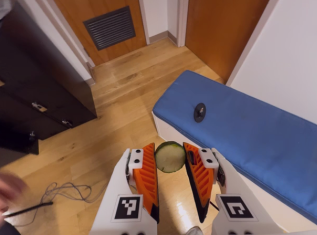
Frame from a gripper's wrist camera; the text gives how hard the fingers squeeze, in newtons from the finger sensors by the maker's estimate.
{"total": 9.4, "left": 9.5, "right": 9.2}